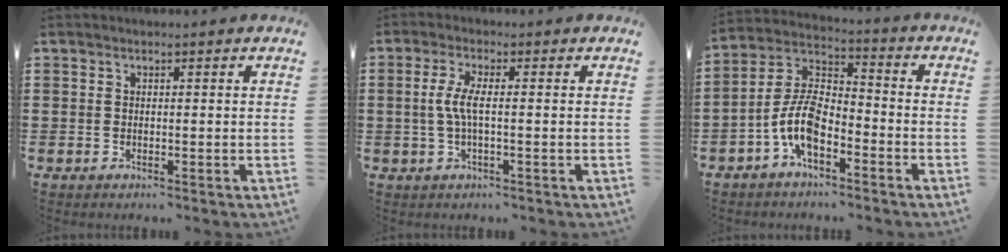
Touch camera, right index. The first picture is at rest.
{"total": 4.0, "force": [-0.3, 0.7, 4.0], "torque": [-0.094, -0.006, -0.015]}
{"total": 8.6, "force": [-4.0, 4.0, 6.4], "torque": [-0.166, -0.007, -0.086]}